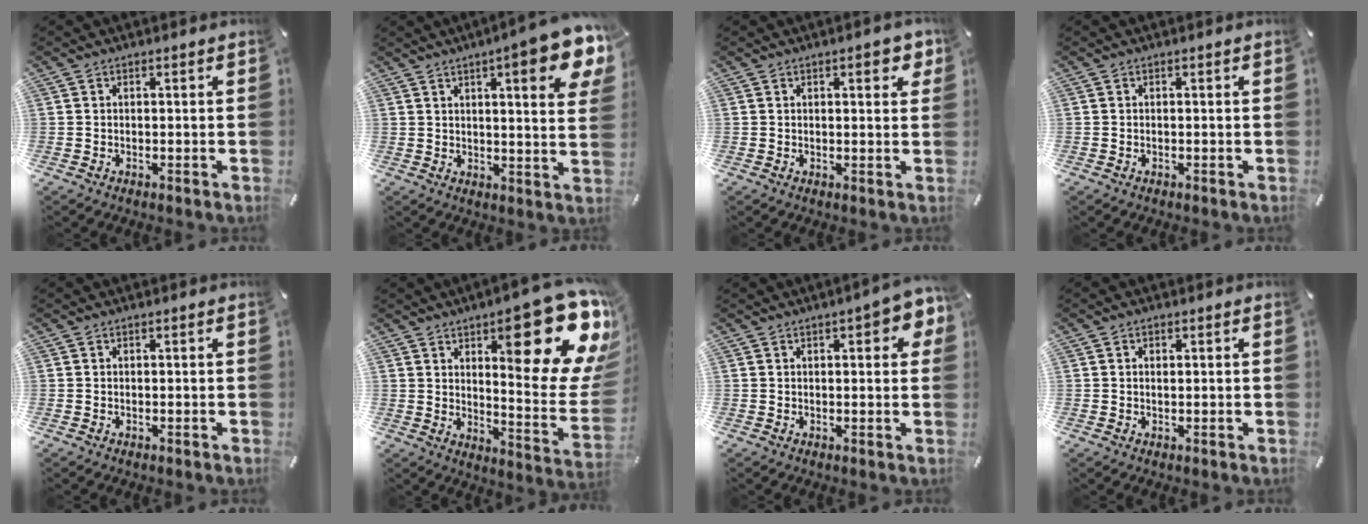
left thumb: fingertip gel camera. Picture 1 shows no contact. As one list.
[{"total": 13.0, "force": [7.2, 2.7, 10.5], "torque": [-0.144, -0.036, 0.111]}, {"total": 4.2, "force": [1.9, 1.6, 3.4], "torque": [-0.040, -0.007, 0.025]}, {"total": 0.0}, {"total": 0.0}, {"total": 27.4, "force": [14.0, 9.9, 21.4], "torque": [-0.269, -0.104, 0.230]}, {"total": 6.4, "force": [2.5, 2.4, 5.4], "torque": [-0.067, -0.008, 0.035]}, {"total": 1.0, "force": [0.2, 0.6, 0.7], "torque": [-0.017, 0.003, 0.003]}]